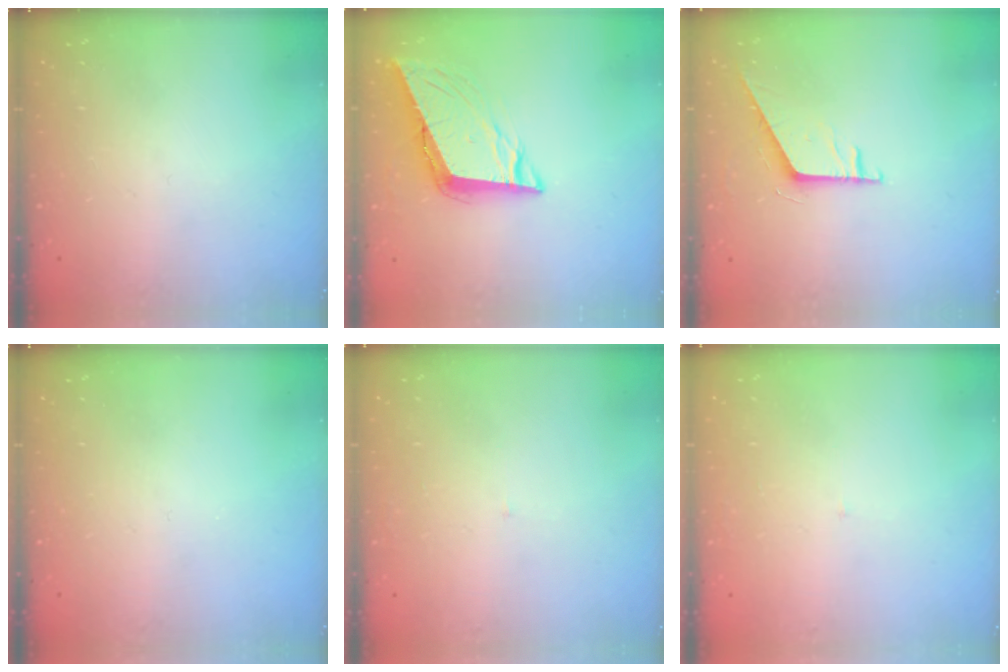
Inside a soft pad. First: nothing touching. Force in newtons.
{"total": 9.8, "press": 9.3, "slide": 3.1}
{"total": 5.4, "press": 5.4, "slide": 0.5}
{"total": 0.0}
{"total": 2.0, "press": 2.0, "slide": 0.1}
{"total": 2.0, "press": 2.0, "slide": 0.1}